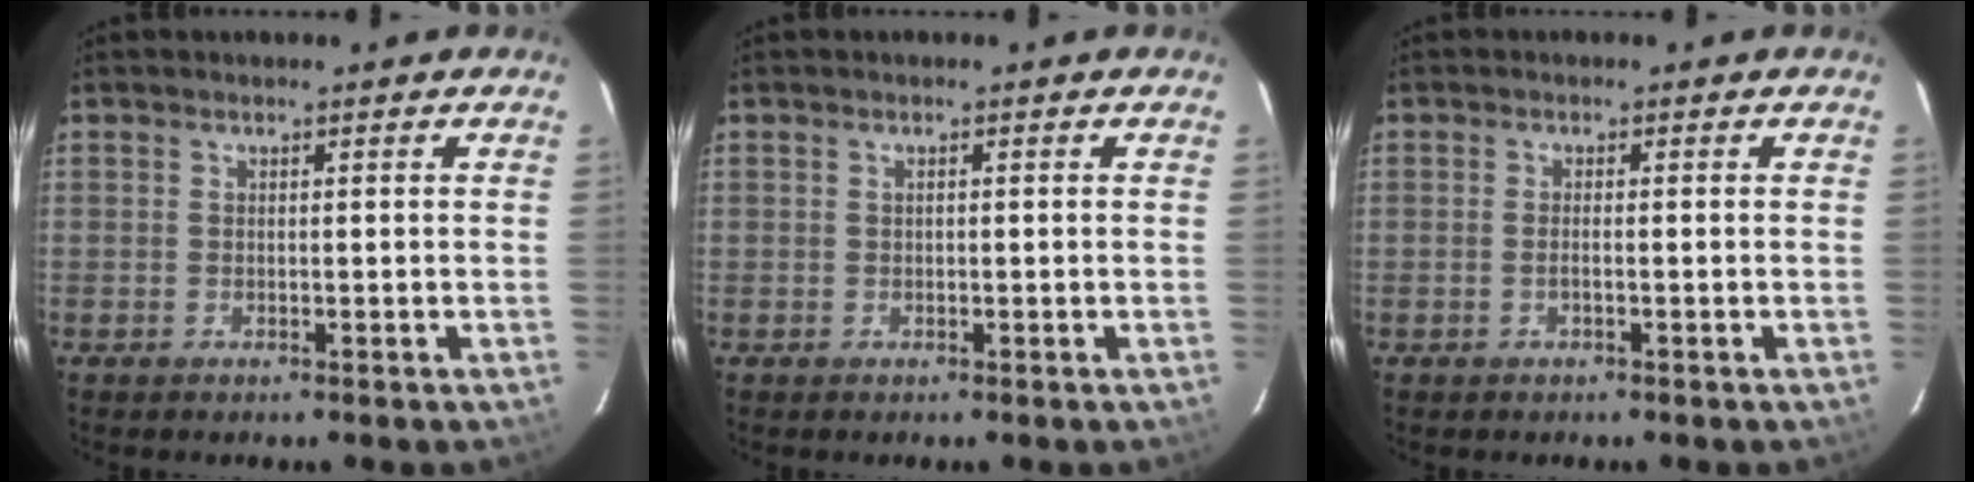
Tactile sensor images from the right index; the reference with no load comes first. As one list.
[{"total": 0.0}, {"total": 1.2, "force": [-0.4, 0.0, 1.1], "torque": [-0.022, 0.001, -0.009]}]